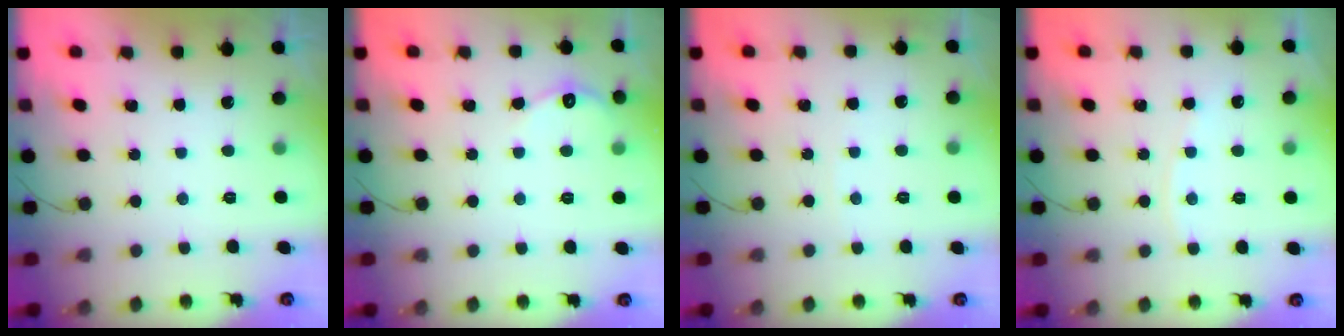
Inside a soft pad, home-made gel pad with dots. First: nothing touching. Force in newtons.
{"total": 3.7, "press": 3.6, "slide": 0.5}
{"total": 1.7, "press": 1.7, "slide": 0.2}
{"total": 2.0, "press": 2.0, "slide": 0.4}